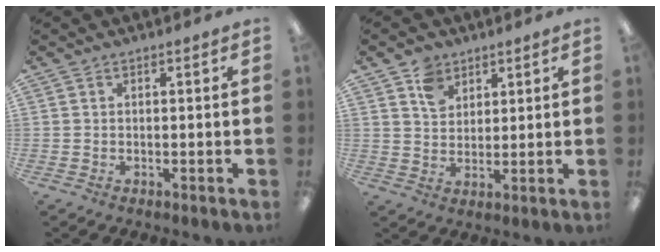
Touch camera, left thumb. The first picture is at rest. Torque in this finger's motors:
{"motor_torque": [-0.05, -0.01, -0.17, -0.03, -0.04]}